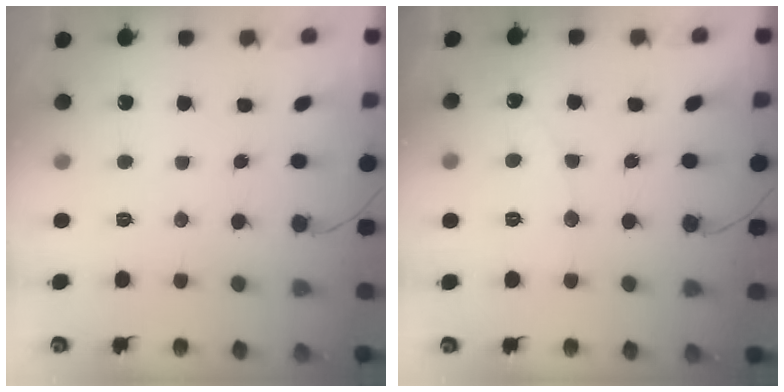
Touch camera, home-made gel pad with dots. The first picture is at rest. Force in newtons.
{"total": 3.9, "press": 3.8, "slide": 0.3}